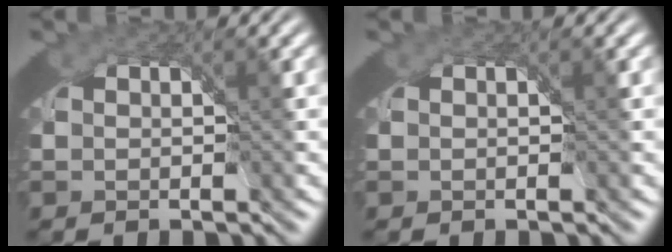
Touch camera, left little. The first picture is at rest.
{"total": 0.0}